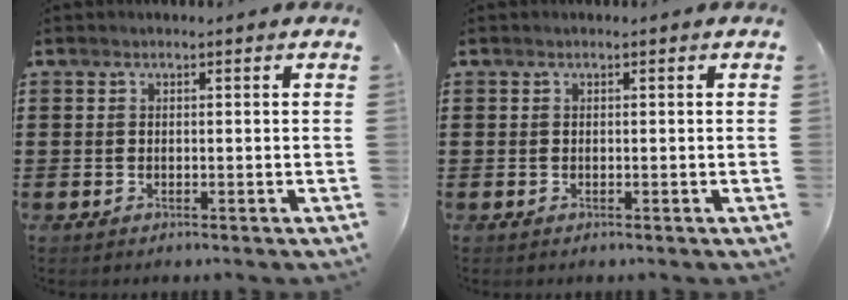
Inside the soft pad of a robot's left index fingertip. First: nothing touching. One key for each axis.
{"total": 0.0}